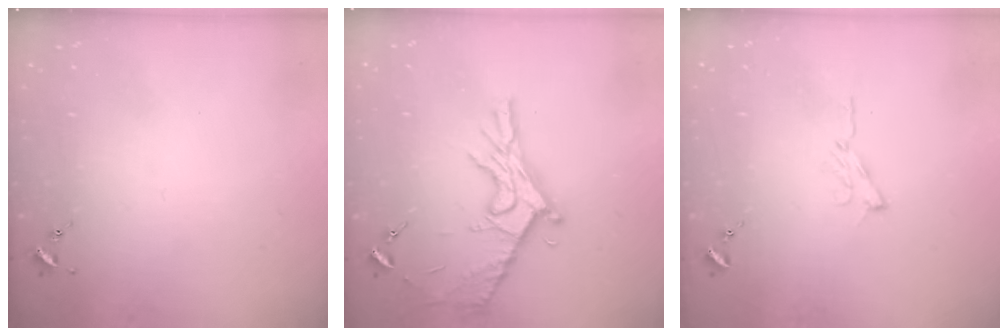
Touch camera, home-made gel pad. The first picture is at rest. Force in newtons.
{"total": 13.9, "press": 13.9, "slide": 0.7}
{"total": 5.8, "press": 5.8, "slide": 0.6}